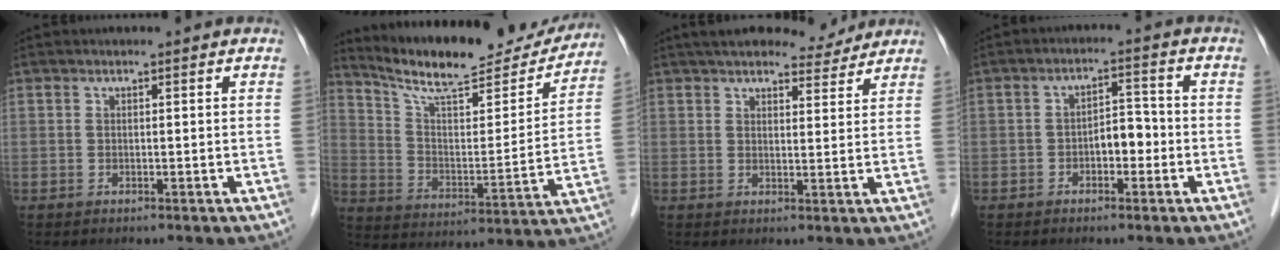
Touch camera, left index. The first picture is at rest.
{"total": 19.7, "force": [18.2, 3.3, 6.9], "torque": [-0.116, -0.022, 0.273]}
{"total": 8.8, "force": [7.9, 2.1, 3.1], "torque": [-0.037, 0.010, 0.104]}
{"total": 3.9, "force": [-1.3, 2.0, 3.1], "torque": [-0.048, 0.017, -0.023]}